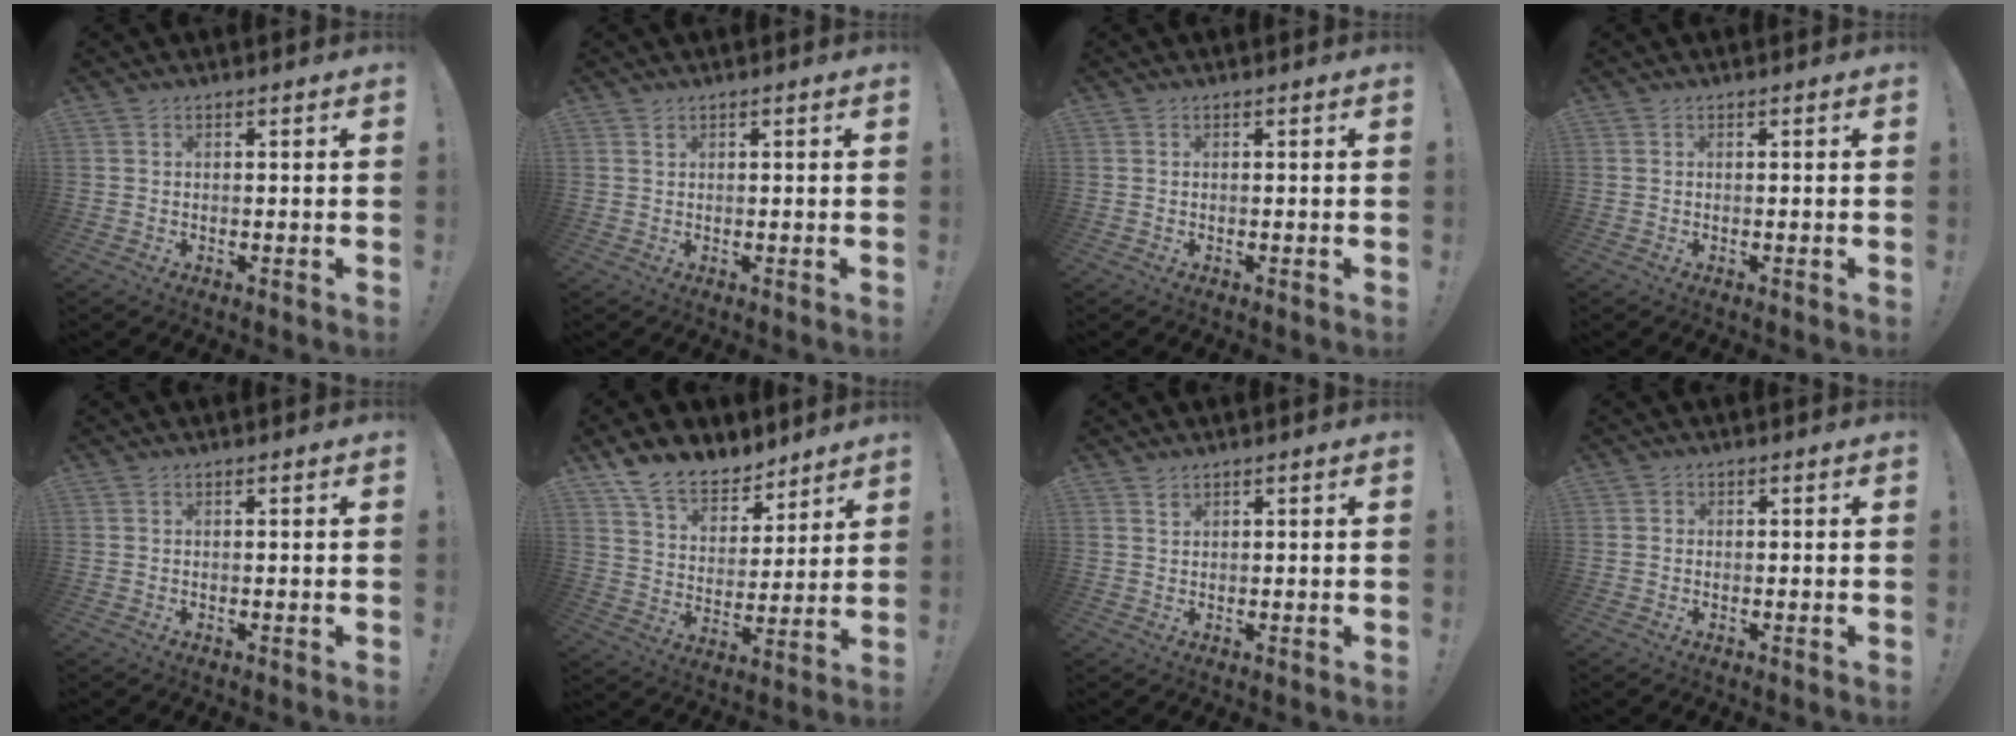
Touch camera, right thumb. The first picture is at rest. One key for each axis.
{"total": 0.9, "fx": 0.7, "fy": 0.4, "fz": 0.3, "tx": -0.005, "ty": -0.001, "tz": 0.014}
{"total": 0.0}
{"total": 0.0}
{"total": 0.0}
{"total": 13.0, "fx": 10.6, "fy": 6.5, "fz": 3.8, "tx": -0.078, "ty": -0.077, "tz": 0.200}
{"total": 1.1, "fx": 1.0, "fy": 0.5, "fz": 0.3, "tx": 0.003, "ty": -0.005, "tz": 0.017}
{"total": 0.8, "fx": -0.2, "fy": 0.8, "fz": 0.1, "tx": 0.000, "ty": 0.002, "tz": -0.003}